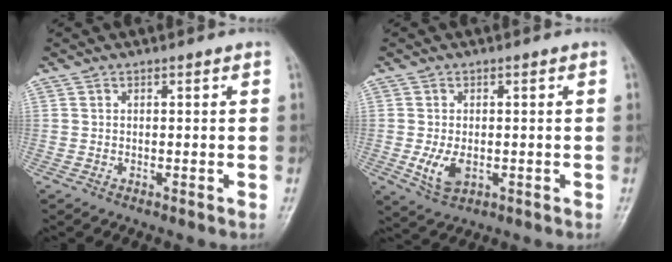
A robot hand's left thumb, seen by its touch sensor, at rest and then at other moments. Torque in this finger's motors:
{"motor_torque": [0.05, 0.14, 0.57, 0.18, 0.07]}